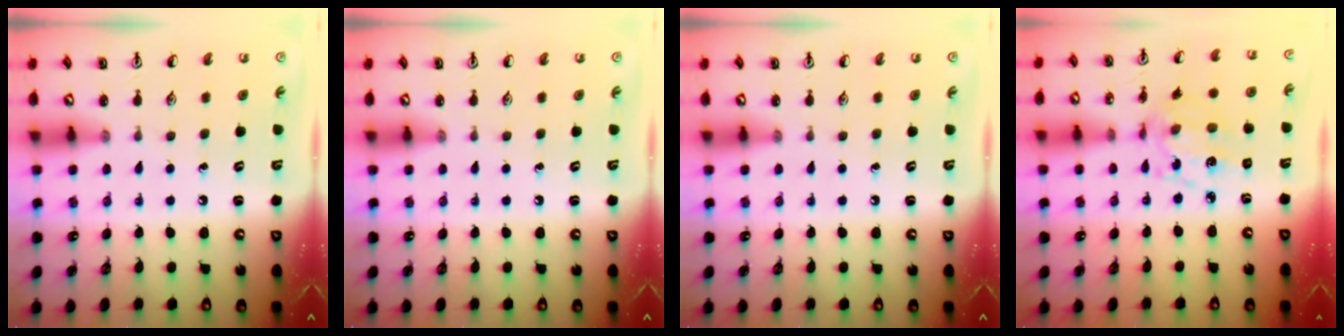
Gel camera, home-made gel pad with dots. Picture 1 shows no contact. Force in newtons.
{"total": 0.0}
{"total": 0.0}
{"total": 8.8, "press": 8.6, "slide": 1.8}